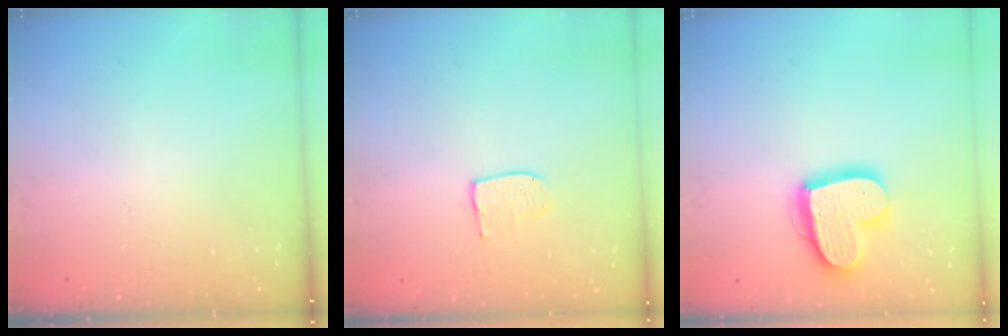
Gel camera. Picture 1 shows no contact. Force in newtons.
{"total": 6.3, "press": 6.3, "slide": 0.4}
{"total": 15.6, "press": 15.5, "slide": 1.4}